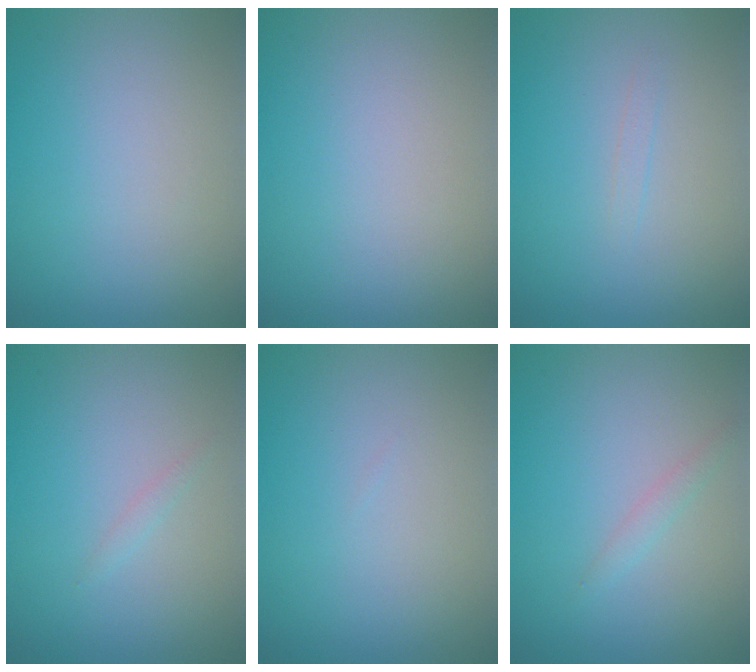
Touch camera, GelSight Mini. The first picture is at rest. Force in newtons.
{"total": 0.0}
{"total": 0.6, "press": 0.6, "slide": 0.1}
{"total": 0.6, "press": 0.6, "slide": 0.1}
{"total": 0.0}
{"total": 1.0, "press": 0.9, "slide": 0.1}